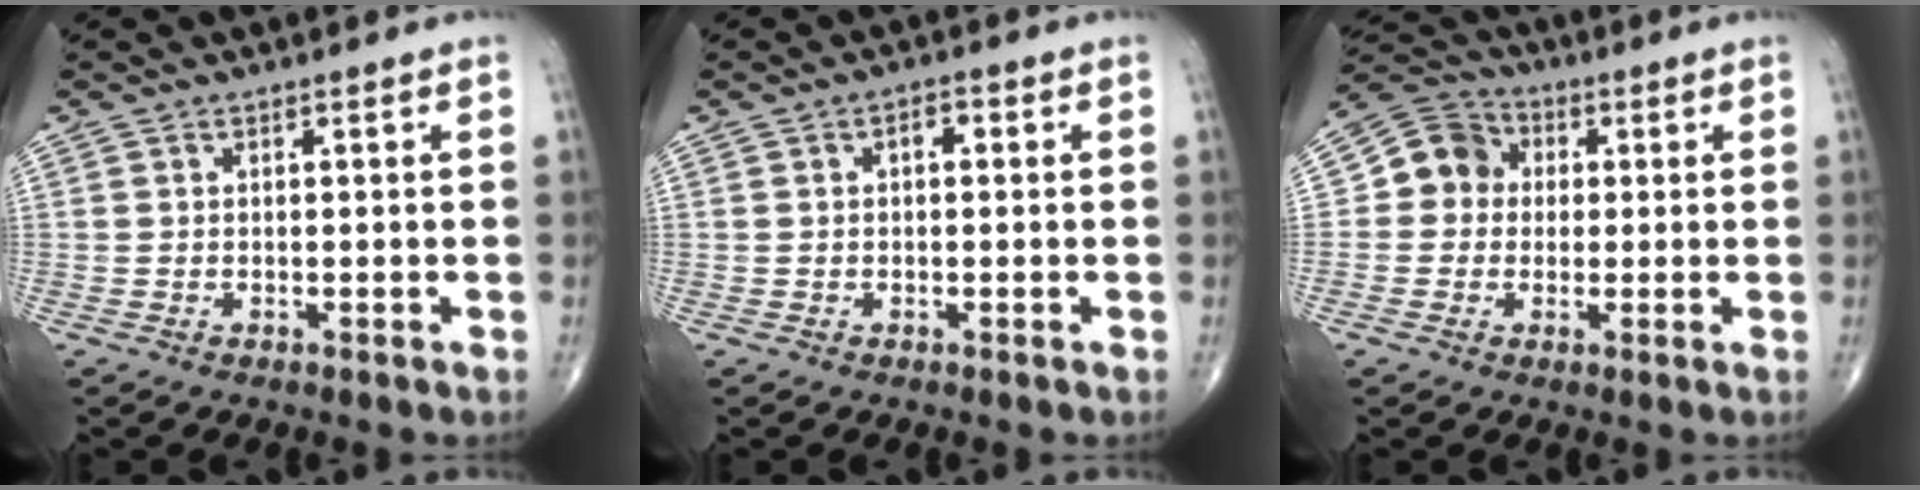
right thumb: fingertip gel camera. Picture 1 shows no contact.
{"total": 2.1, "force": [0.4, 1.1, 1.8], "torque": [-0.025, 0.009, 0.004]}
{"total": 8.0, "force": [0.7, 7.2, 3.4], "torque": [-0.035, 0.016, -0.002]}